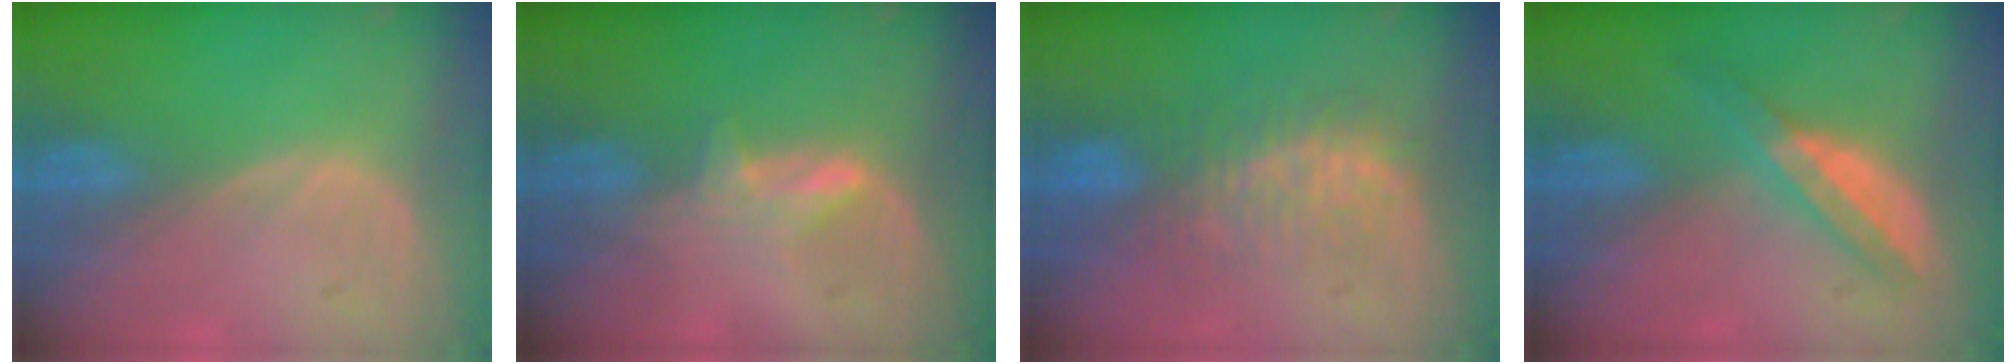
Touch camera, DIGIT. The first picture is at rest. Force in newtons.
{"total": 3.3, "press": 3.3, "slide": 0.4}
{"total": 7.9, "press": 7.4, "slide": 2.8}
{"total": 5.8, "press": 5.2, "slide": 2.6}